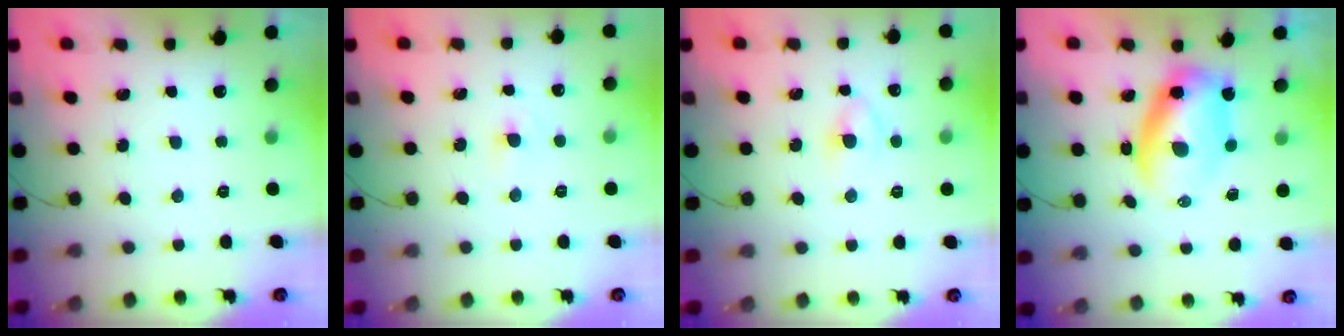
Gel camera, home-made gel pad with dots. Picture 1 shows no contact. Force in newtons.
{"total": 1.9, "press": 1.6, "slide": 1.0}
{"total": 3.0, "press": 2.7, "slide": 1.2}
{"total": 7.2, "press": 7.0, "slide": 1.8}